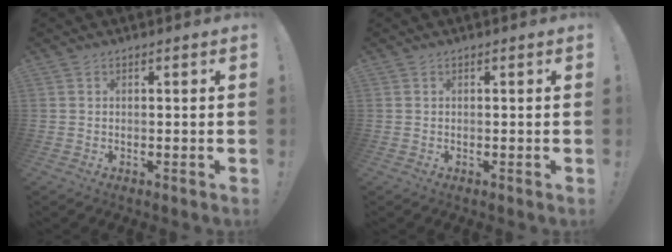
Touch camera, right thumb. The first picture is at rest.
{"total": 0.0}